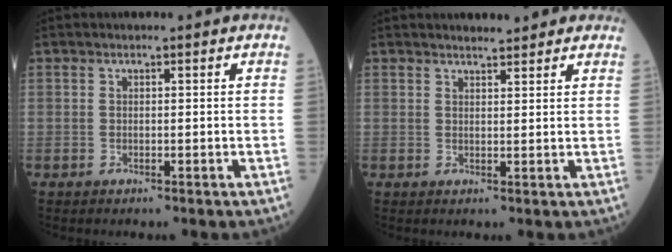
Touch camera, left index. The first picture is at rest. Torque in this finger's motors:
{"motor_torque": [0.37, -0.38, -0.03, 0.00]}